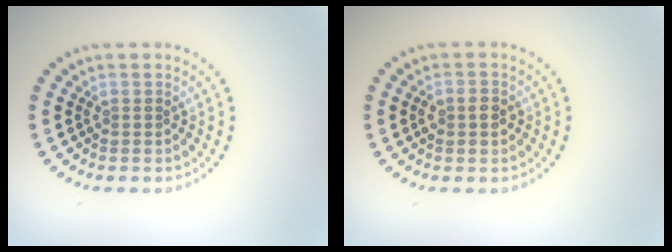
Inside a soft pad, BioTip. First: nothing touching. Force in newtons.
{"total": 1.9, "press": 1.9, "slide": 0.2}